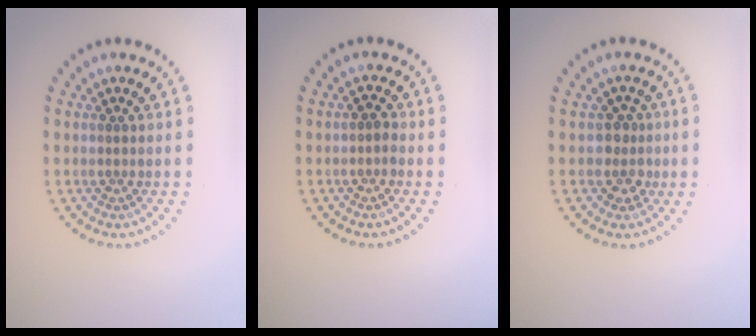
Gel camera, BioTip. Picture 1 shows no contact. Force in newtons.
{"total": 0.8, "press": 0.8, "slide": 0.2}
{"total": 2.0, "press": 1.7, "slide": 1.1}